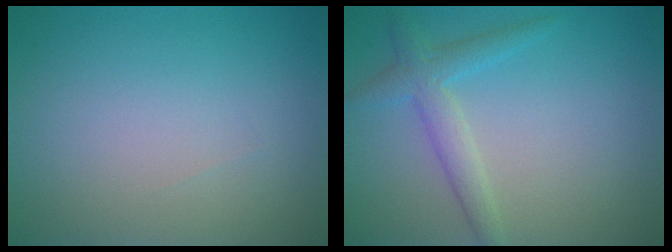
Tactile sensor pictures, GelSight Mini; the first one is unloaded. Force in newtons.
{"total": 2.8, "press": 2.8, "slide": 0.2}